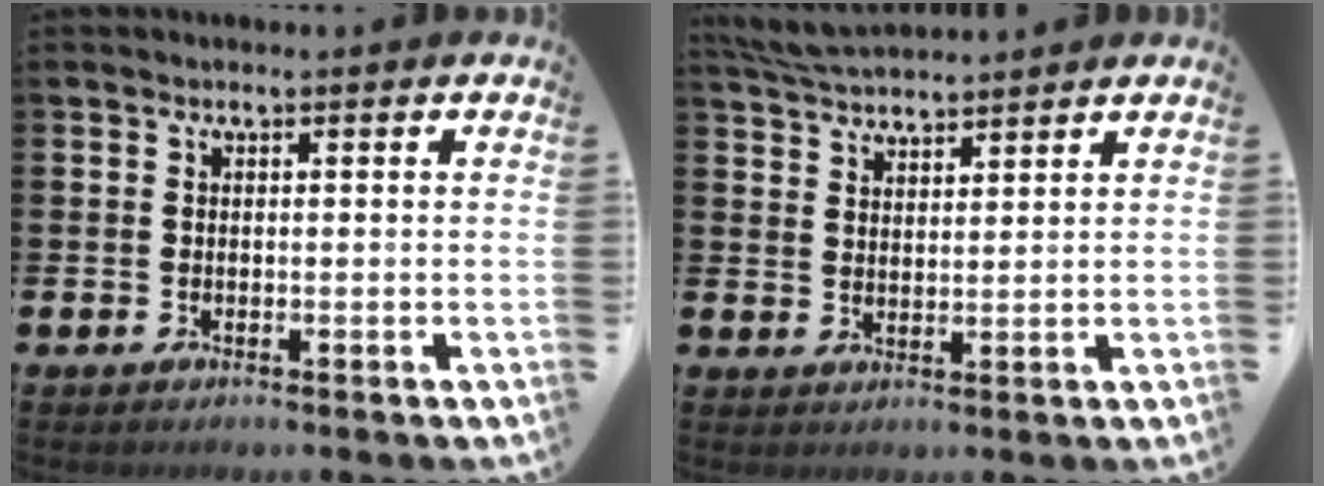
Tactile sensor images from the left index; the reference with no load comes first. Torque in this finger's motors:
{"motor_torque": [0.95, -1.19, 0.48, 0.09]}